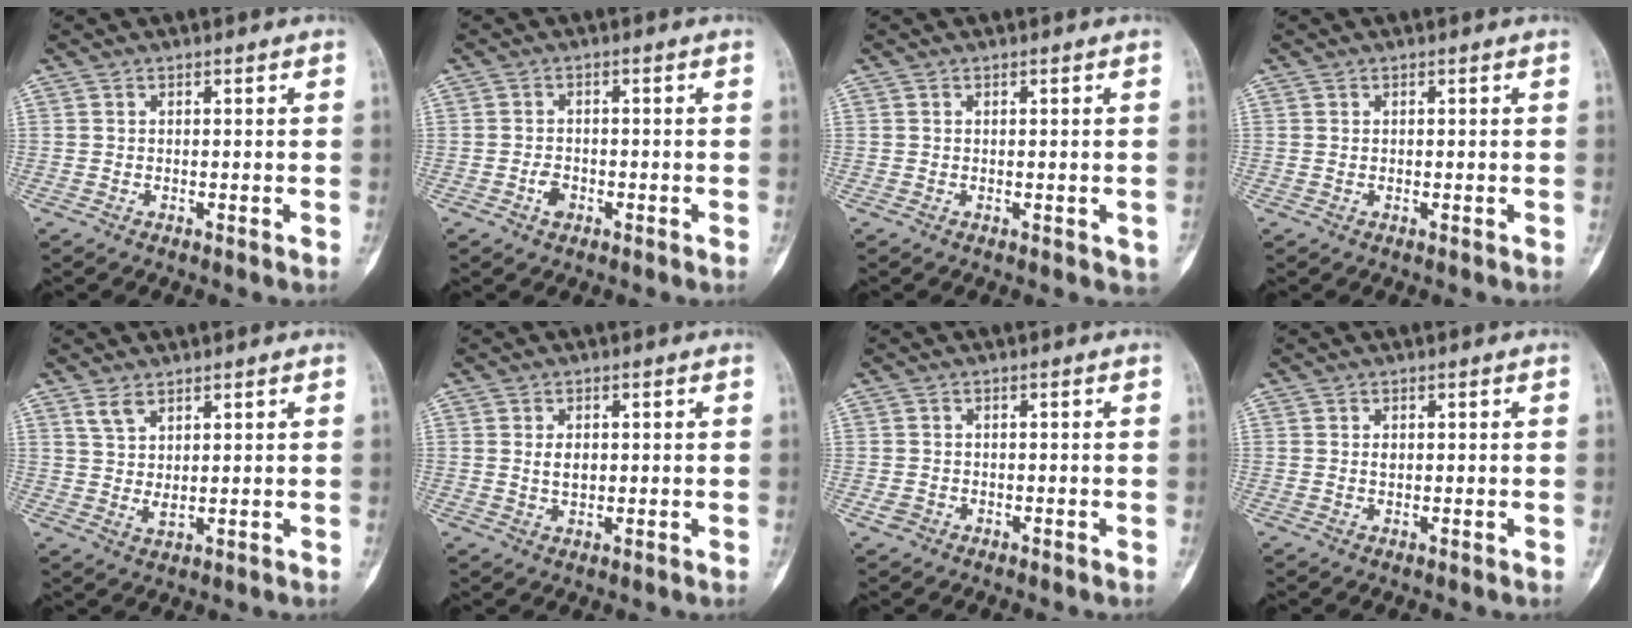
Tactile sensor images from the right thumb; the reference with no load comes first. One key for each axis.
{"total": 2.4, "fx": -1.2, "fy": 1.6, "fz": 1.3, "tx": -0.019, "ty": 0.007, "tz": -0.022}
{"total": 1.3, "fx": -0.2, "fy": 0.8, "fz": 1.0, "tx": -0.004, "ty": 0.000, "tz": -0.002}
{"total": 0.0}
{"total": 3.9, "fx": 2.3, "fy": 1.7, "fz": 2.6, "tx": -0.054, "ty": -0.014, "tz": 0.052}
{"total": 3.0, "fx": 0.4, "fy": 2.0, "fz": 2.3, "tx": -0.034, "ty": -0.002, "tz": 0.011}
{"total": 1.5, "fx": -0.7, "fy": 1.3, "fz": 0.3, "tx": -0.005, "ty": 0.008, "tz": -0.012}
{"total": 0.9, "fx": 0.2, "fy": 0.6, "fz": 0.7, "tx": -0.007, "ty": 0.001, "tz": 0.003}